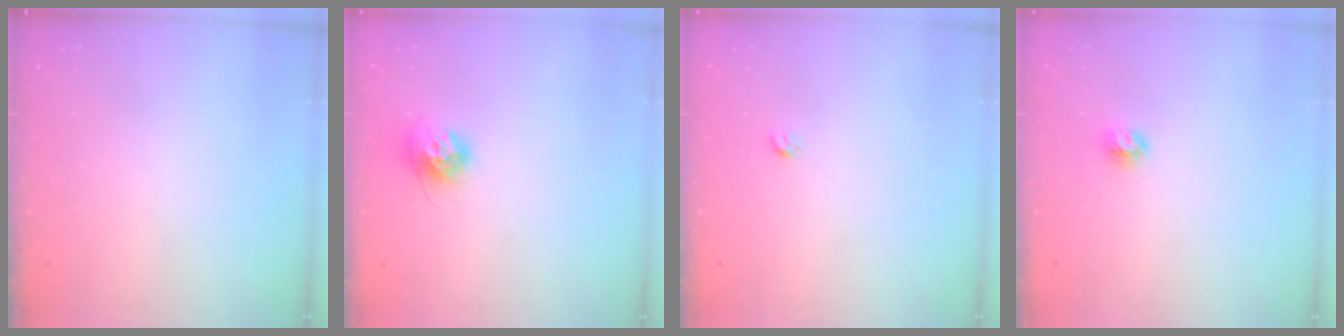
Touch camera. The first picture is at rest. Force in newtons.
{"total": 10.6, "press": 10.5, "slide": 0.7}
{"total": 3.0, "press": 3.0, "slide": 0.2}
{"total": 3.7, "press": 3.7, "slide": 0.5}